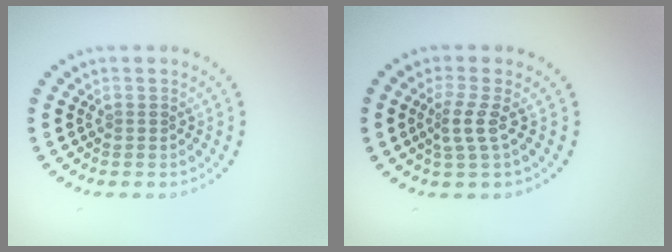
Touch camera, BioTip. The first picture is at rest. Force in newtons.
{"total": 2.2, "press": 1.5, "slide": 1.5}